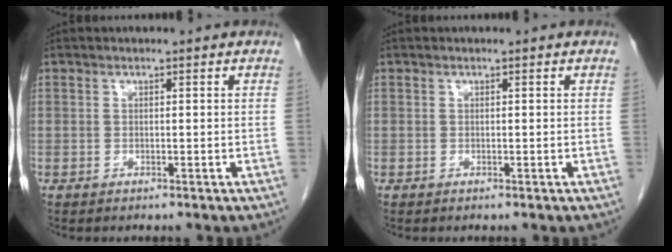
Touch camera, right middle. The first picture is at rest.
{"total": 0.0}